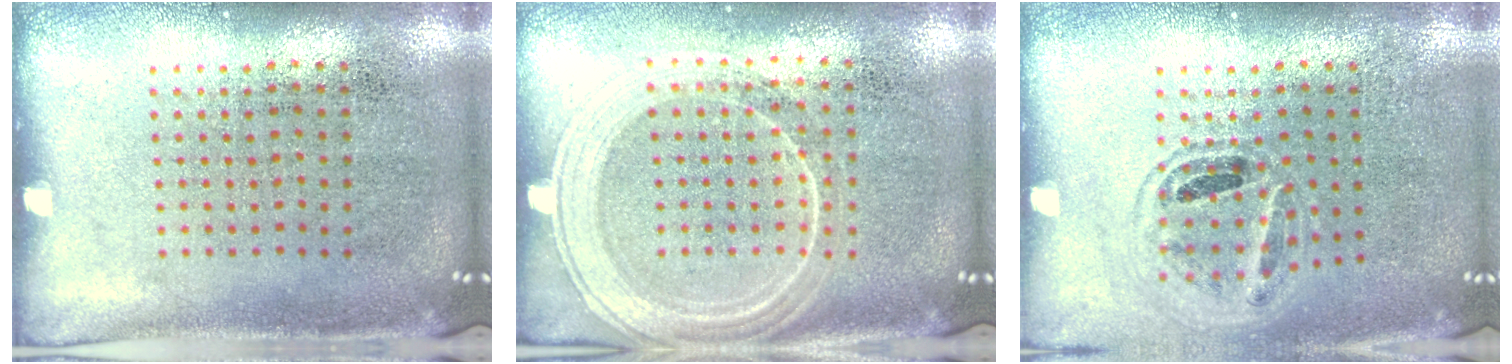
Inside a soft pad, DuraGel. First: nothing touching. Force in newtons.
{"total": 1.9, "press": 1.8, "slide": 0.5}
{"total": 0.8, "press": 0.8, "slide": 0.1}